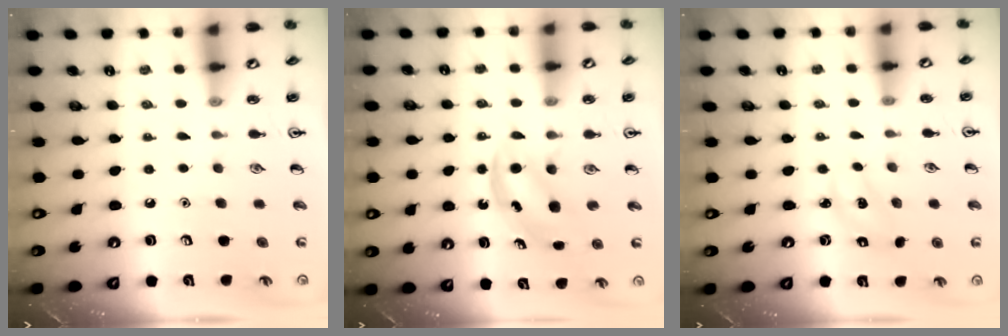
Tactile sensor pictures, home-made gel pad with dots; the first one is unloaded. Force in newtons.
{"total": 4.8, "press": 4.7, "slide": 0.8}
{"total": 2.4, "press": 2.3, "slide": 0.5}